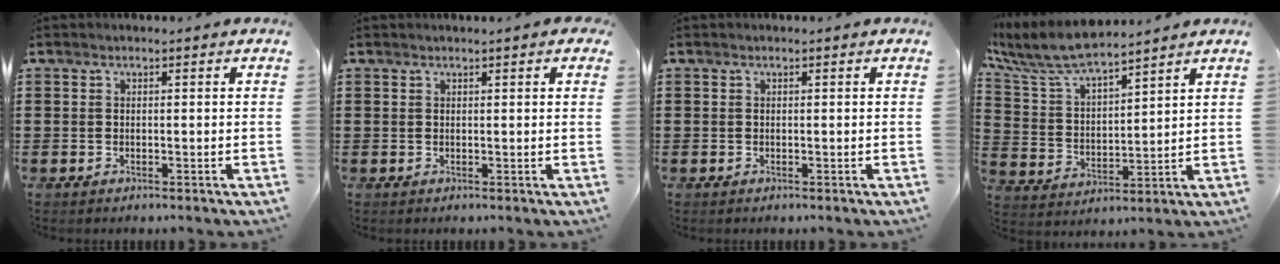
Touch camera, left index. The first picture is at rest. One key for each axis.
{"total": 0.8, "fx": 0.5, "fy": 0.0, "fz": 0.6, "tx": -0.013, "ty": 0.000, "tz": 0.010}
{"total": 0.0}
{"total": 8.1, "fx": 7.2, "fy": 1.4, "fz": 3.3, "tx": -0.096, "ty": -0.032, "tz": 0.128}